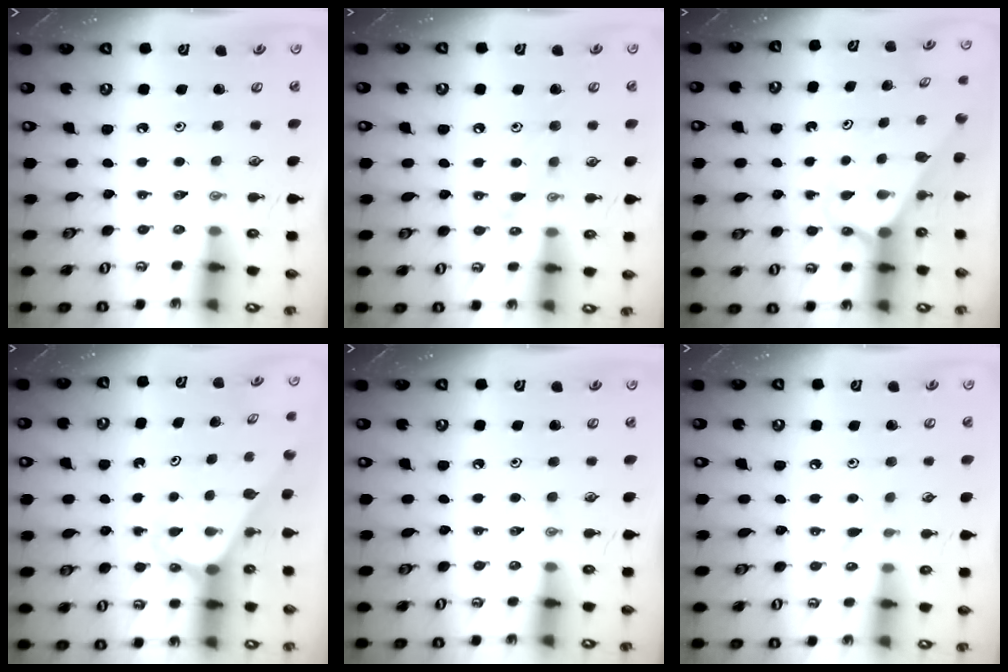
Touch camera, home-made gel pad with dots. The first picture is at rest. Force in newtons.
{"total": 8.2, "press": 8.1, "slide": 0.7}
{"total": 2.5, "press": 2.5, "slide": 0.3}
{"total": 2.7, "press": 2.7, "slide": 0.2}
{"total": 0.0}
{"total": 3.9, "press": 3.8, "slide": 0.5}